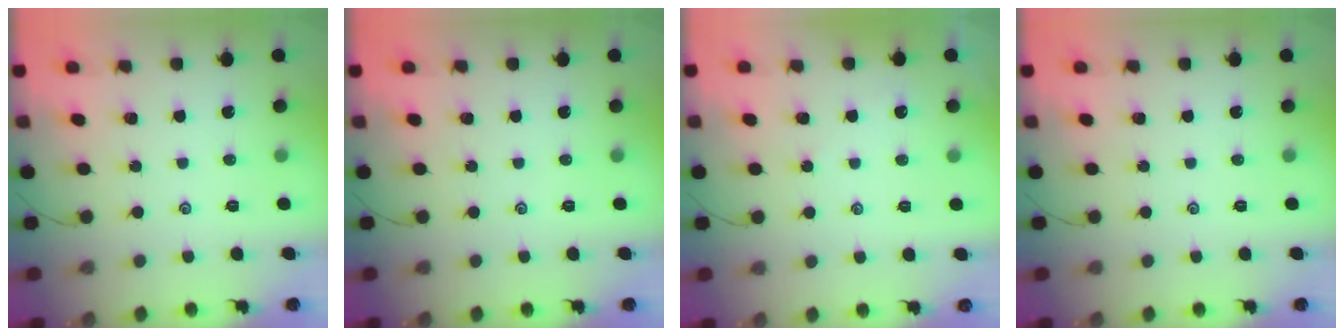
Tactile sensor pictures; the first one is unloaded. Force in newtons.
{"total": 0.0}
{"total": 1.7, "press": 1.6, "slide": 0.4}
{"total": 0.0}